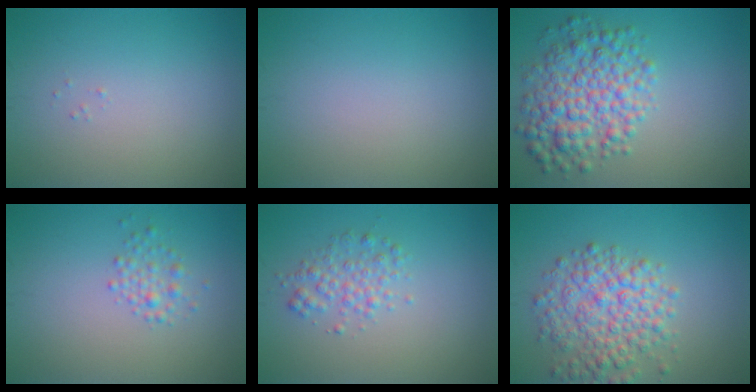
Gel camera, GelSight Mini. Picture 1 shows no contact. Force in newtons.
{"total": 0.0}
{"total": 6.2, "press": 6.2, "slide": 0.0}
{"total": 1.7, "press": 1.7, "slide": 0.0}
{"total": 2.2, "press": 2.2, "slide": 0.0}
{"total": 5.9, "press": 5.9, "slide": 0.2}